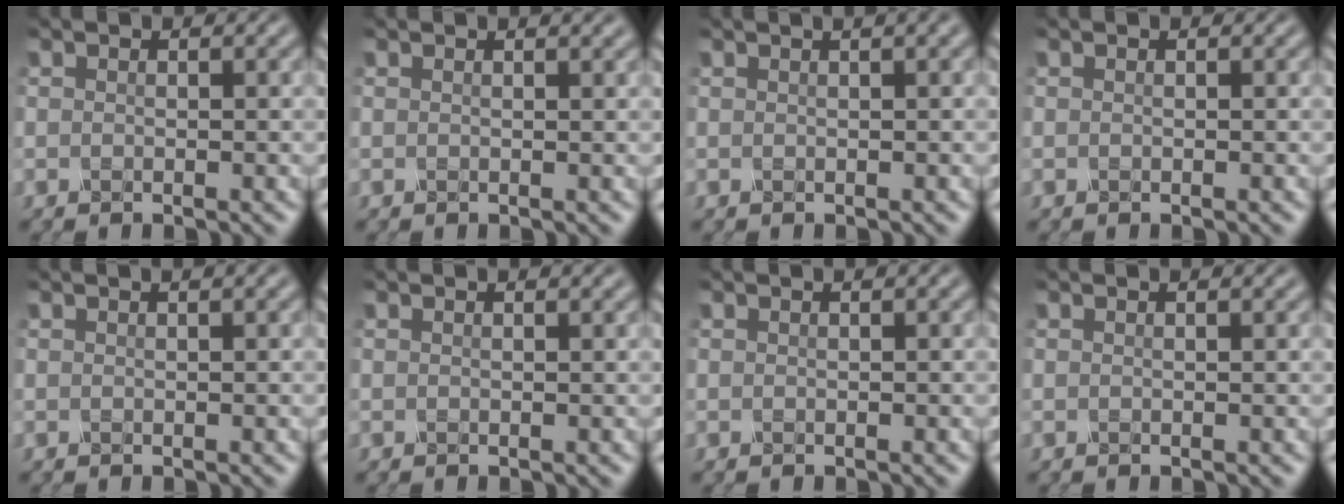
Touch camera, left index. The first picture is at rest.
{"total": 1.3, "force": [1.0, 0.3, 0.7], "torque": [-0.009, 0.001, 0.010]}
{"total": 1.9, "force": [1.1, 0.5, 1.5], "torque": [-0.016, 0.007, 0.007]}
{"total": 0.0}
{"total": 0.8, "force": [0.5, 0.1, 0.6], "torque": [-0.012, -0.001, 0.003]}
{"total": 0.9, "force": [0.7, 0.2, 0.5], "torque": [-0.009, -0.001, 0.006]}
{"total": 0.0}
{"total": 0.7, "force": [0.6, 0.1, 0.4], "torque": [-0.008, -0.001, 0.004]}